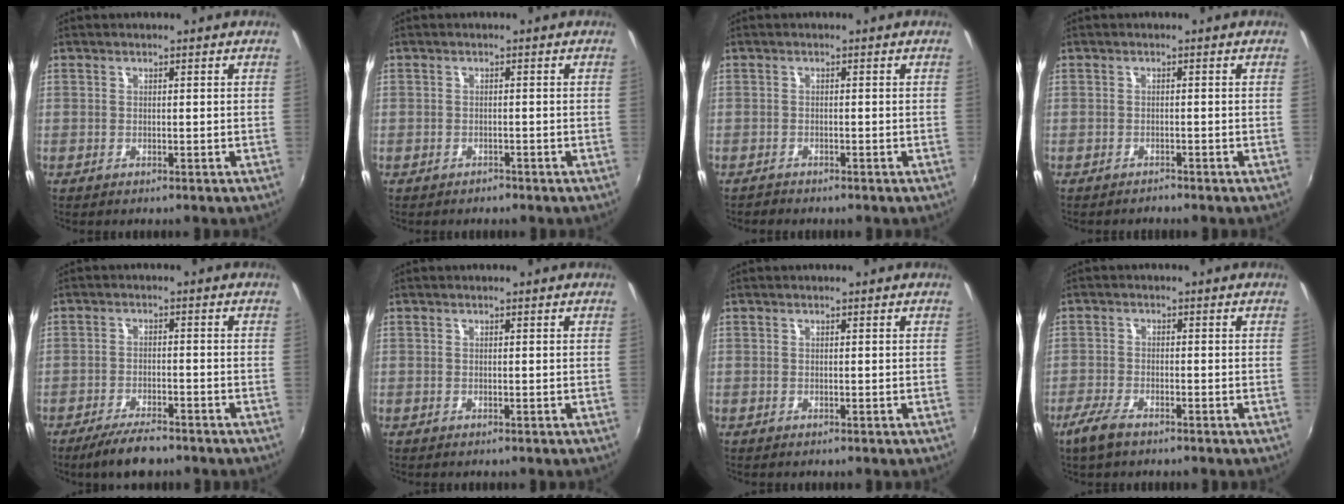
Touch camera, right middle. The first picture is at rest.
{"total": 1.1, "force": [-0.9, 0.6, 0.0], "torque": [-0.003, 0.004, -0.013]}
{"total": 1.2, "force": [-1.2, 0.1, 0.1], "torque": [-0.009, 0.000, -0.021]}
{"total": 1.0, "force": [-1.0, 0.2, -0.1], "torque": [0.001, -0.002, -0.017]}
{"total": 6.6, "force": [-5.4, 1.6, 3.5], "torque": [-0.085, -0.011, -0.093]}
{"total": 0.0}
{"total": 0.0}
{"total": 4.6, "force": [-3.3, 1.3, 2.8], "torque": [-0.079, -0.007, -0.067]}